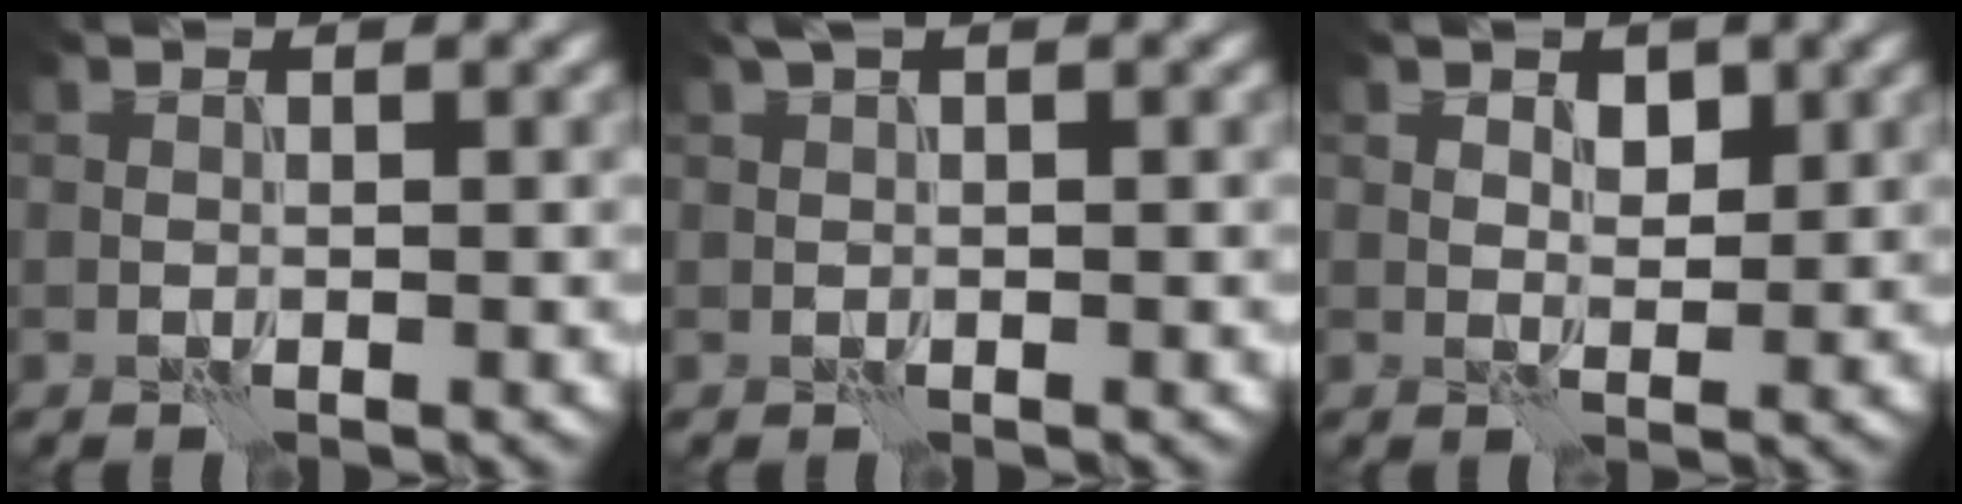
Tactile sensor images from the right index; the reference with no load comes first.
{"total": 1.1, "force": [0.5, 0.2, 1.0], "torque": [-0.020, 0.007, 0.009]}
{"total": 1.8, "force": [0.9, 1.0, 1.1], "torque": [-0.014, -0.003, 0.017]}